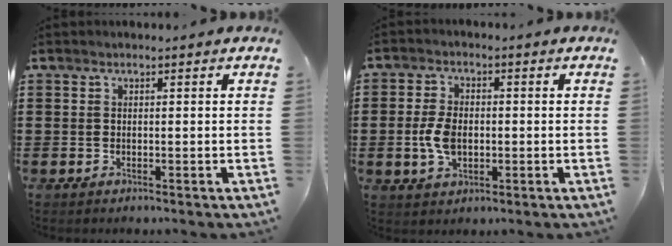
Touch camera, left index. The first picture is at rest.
{"total": 5.3, "force": [-0.6, 3.1, 4.2], "torque": [-0.107, -0.002, -0.018]}